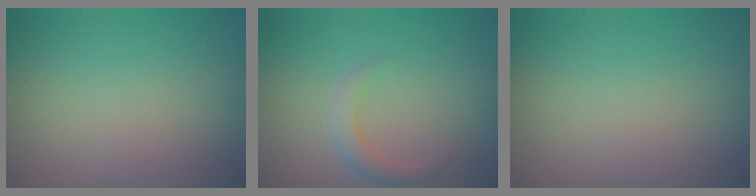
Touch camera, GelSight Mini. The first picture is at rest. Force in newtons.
{"total": 1.7, "press": 1.7, "slide": 0.0}
{"total": 0.0}